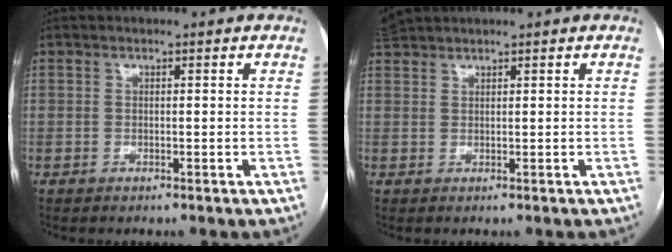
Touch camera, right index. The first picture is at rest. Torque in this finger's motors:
{"motor_torque": [-0.26, 0.34, -0.04, 0.01]}